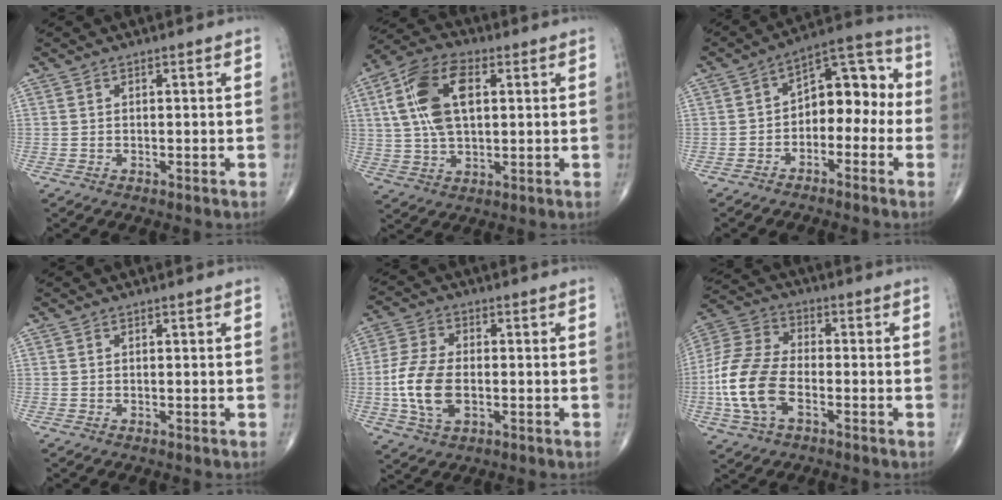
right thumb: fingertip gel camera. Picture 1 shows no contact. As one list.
[{"total": 13.8, "force": [3.3, 7.3, 11.3], "torque": [-0.219, 0.011, 0.061]}, {"total": 11.3, "force": [-2.0, 7.2, 8.5], "torque": [-0.082, 0.054, -0.046]}, {"total": 0.0}, {"total": 10.1, "force": [-1.6, 5.8, 8.2], "torque": [-0.175, 0.004, -0.032]}, {"total": 13.8, "force": [-3.6, 7.8, 10.8], "torque": [-0.235, 0.021, -0.076]}]